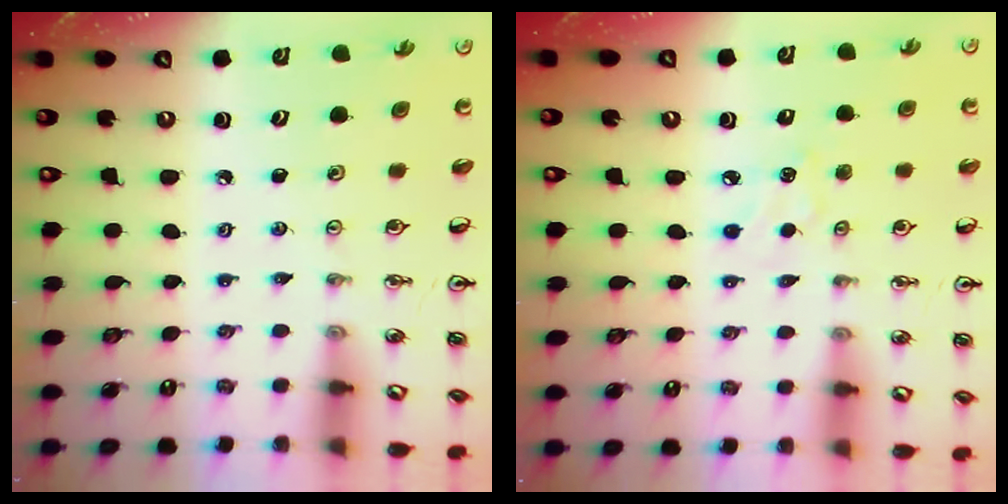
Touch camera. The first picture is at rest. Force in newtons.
{"total": 5.0, "press": 5.0, "slide": 0.6}